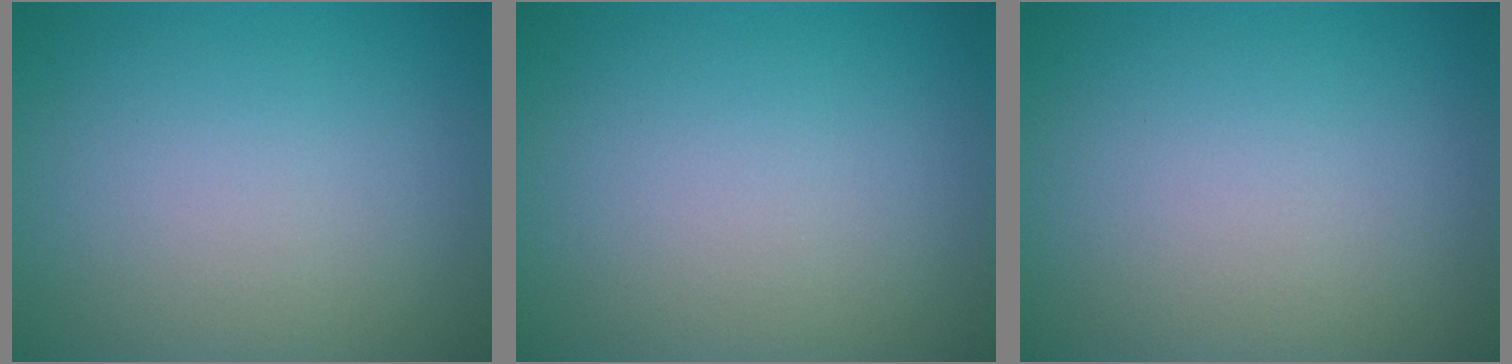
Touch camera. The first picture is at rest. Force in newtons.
{"total": 0.0}
{"total": 0.0}